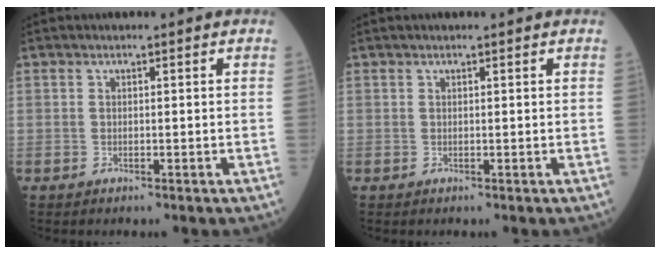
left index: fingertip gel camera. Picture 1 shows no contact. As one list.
[{"total": 0.8, "force": [0.7, -0.1, 0.4], "torque": [-0.005, 0.009, 0.012]}]